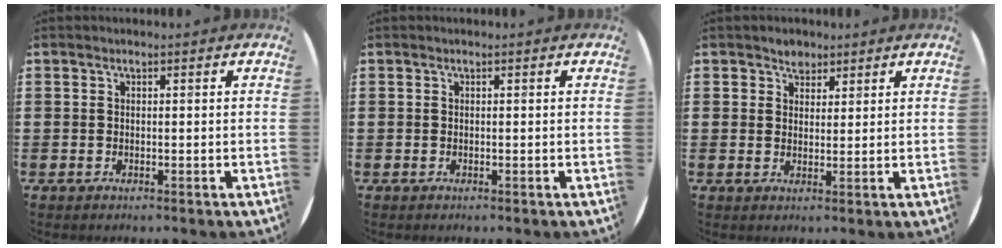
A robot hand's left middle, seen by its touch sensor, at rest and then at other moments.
{"total": 0.0}
{"total": 2.6, "force": [2.1, 1.5, 0.2], "torque": [0.008, -0.003, 0.038]}